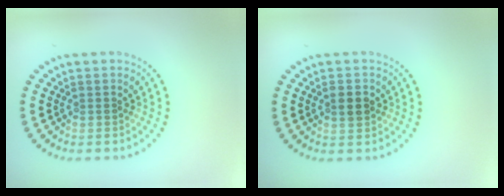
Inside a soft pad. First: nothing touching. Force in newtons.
{"total": 2.3, "press": 2.3, "slide": 0.0}